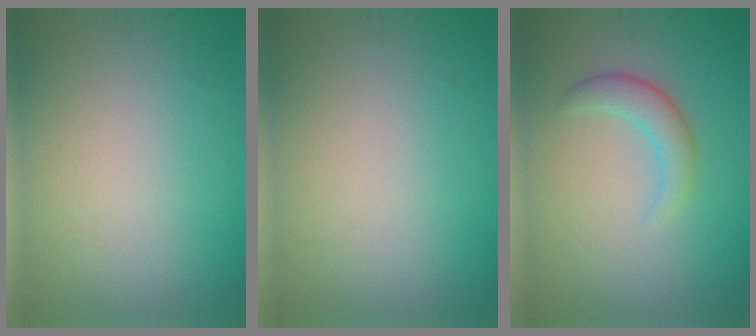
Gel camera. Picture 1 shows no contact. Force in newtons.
{"total": 0.0}
{"total": 2.5, "press": 2.5, "slide": 0.1}